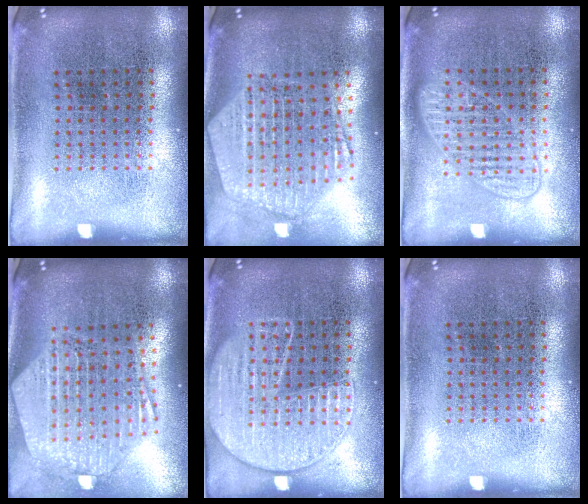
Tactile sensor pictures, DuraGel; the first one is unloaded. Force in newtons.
{"total": 2.6, "press": 2.2, "slide": 1.4}
{"total": 1.4, "press": 1.4, "slide": 0.3}
{"total": 2.8, "press": 2.3, "slide": 1.5}
{"total": 2.9, "press": 2.9, "slide": 0.3}
{"total": 0.0}